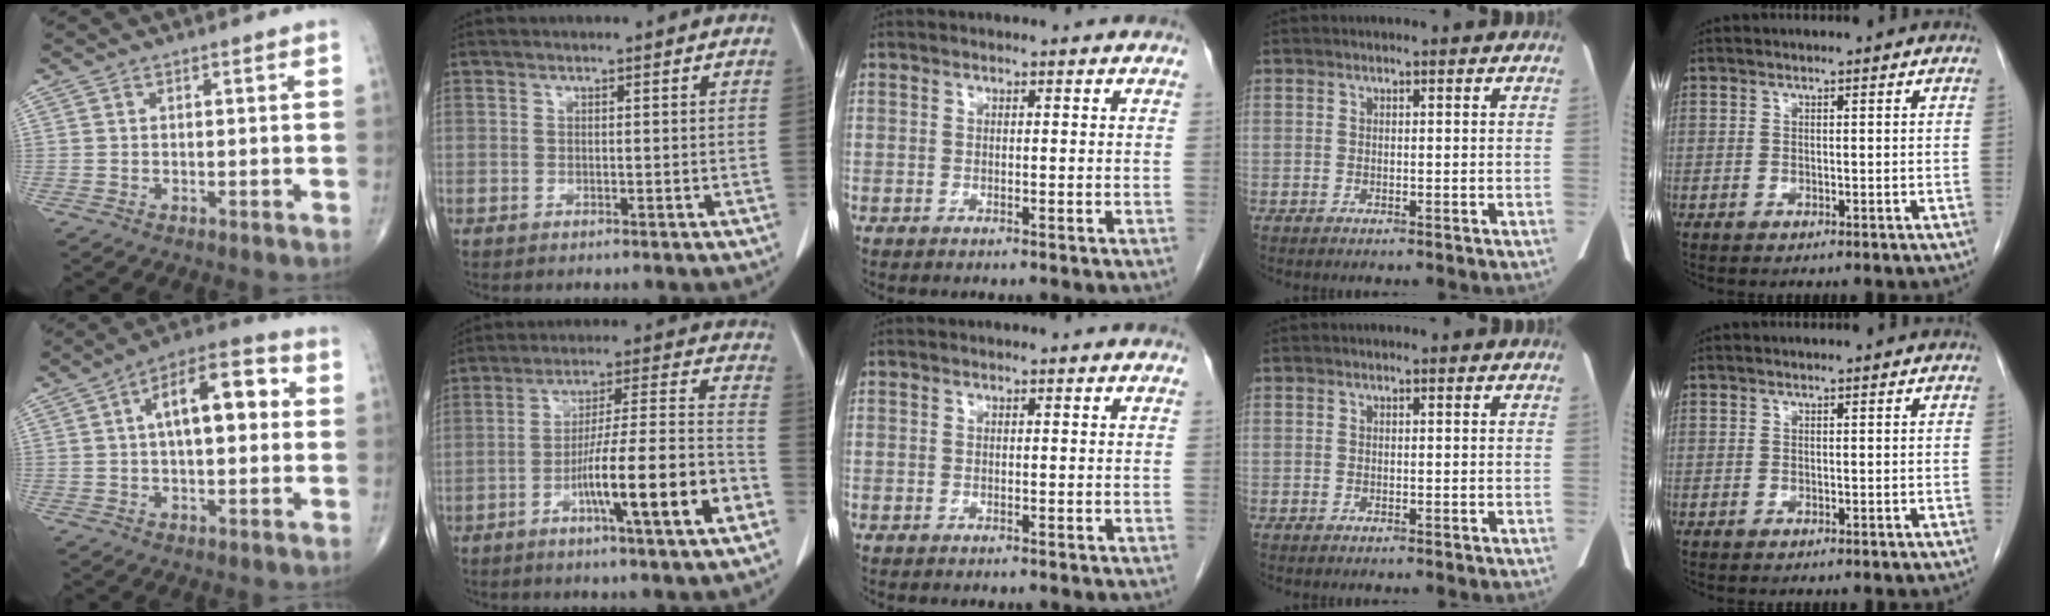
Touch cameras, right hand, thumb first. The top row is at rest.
{"thumb": {"total": 13.5, "force": [2.2, 6.1, 11.8], "torque": [-0.171, 0.028, 0.027]}, "index": {"total": 15.2, "force": [-6.4, 0.1, 13.8], "torque": [-0.230, 0.002, -0.100]}}